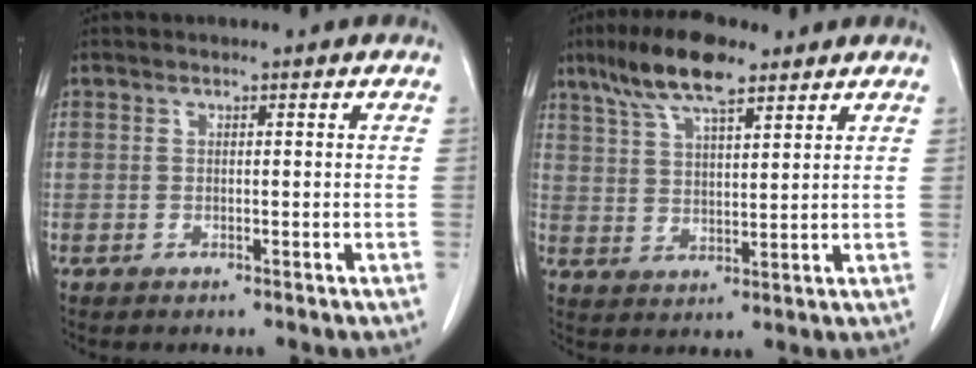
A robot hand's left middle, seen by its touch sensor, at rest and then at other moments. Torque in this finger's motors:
{"motor_torque": [1.12, -1.02, 0.17, 0.06]}